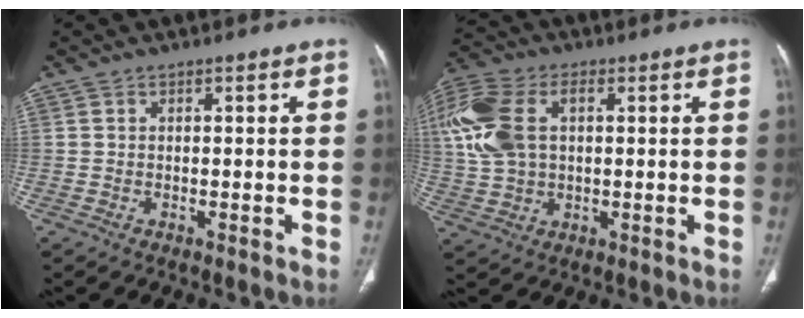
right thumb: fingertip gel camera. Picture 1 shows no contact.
{"total": 17.1, "force": [3.8, 11.0, 12.5], "torque": [-0.312, 0.017, 0.070]}